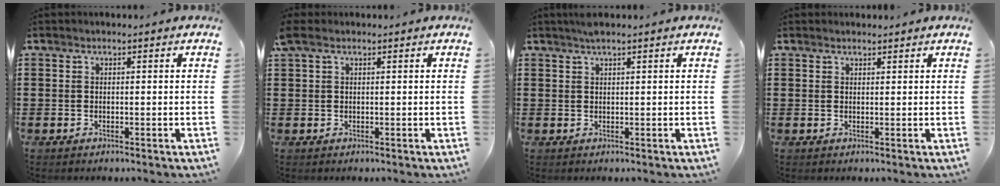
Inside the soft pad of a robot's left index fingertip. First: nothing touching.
{"total": 1.5, "force": [0.7, 0.8, 1.1], "torque": [-0.024, 0.005, 0.012]}
{"total": 1.5, "force": [1.2, 0.1, 0.9], "torque": [-0.021, 0.001, 0.022]}
{"total": 1.0, "force": [1.0, 0.2, 0.1], "torque": [-0.004, 0.001, 0.020]}